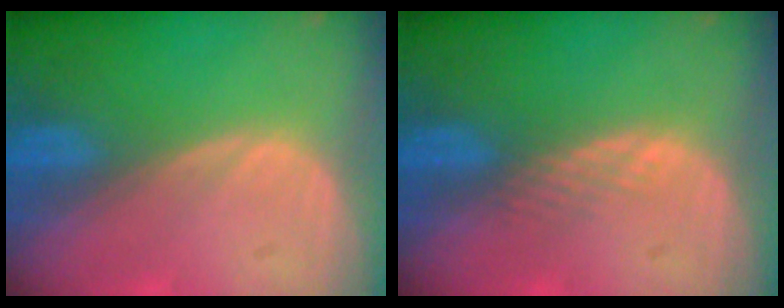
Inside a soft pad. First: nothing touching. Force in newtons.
{"total": 1.6, "press": 1.6, "slide": 0.1}